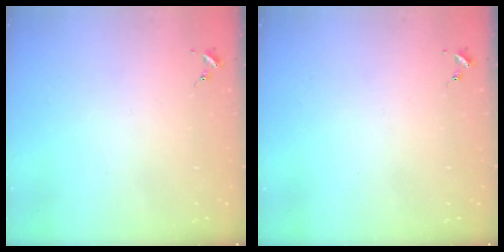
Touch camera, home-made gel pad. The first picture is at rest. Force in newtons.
{"total": 0.0}